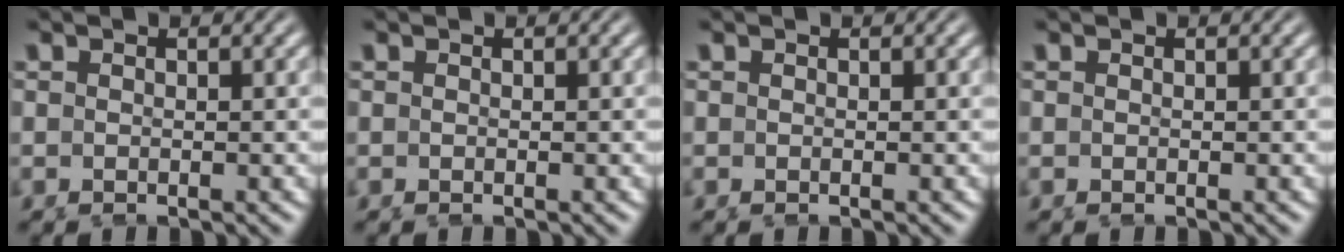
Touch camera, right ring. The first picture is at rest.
{"total": 0.0}
{"total": 0.0}
{"total": 0.0}